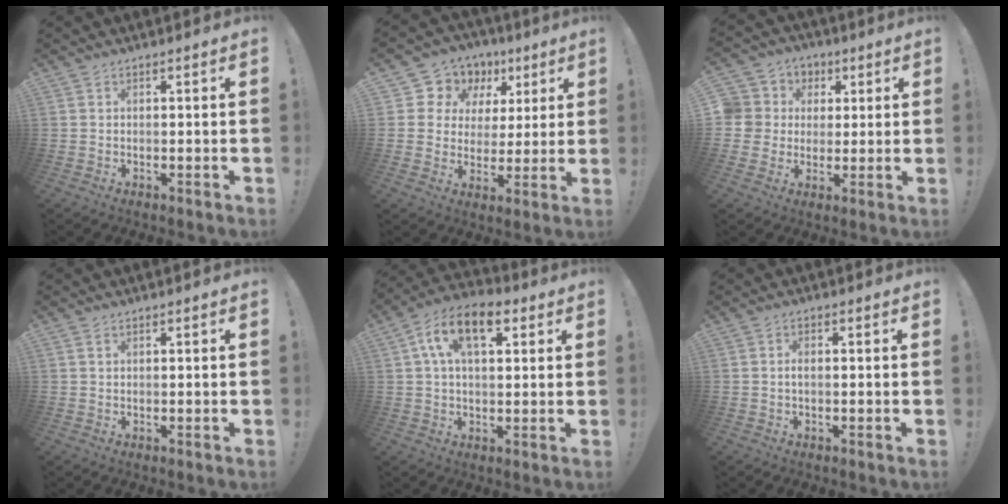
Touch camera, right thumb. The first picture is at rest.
{"total": 10.3, "force": [4.8, 8.8, 2.6], "torque": [-0.041, -0.034, 0.097]}
{"total": 9.1, "force": [1.0, 8.7, 2.5], "torque": [-0.051, 0.006, 0.029]}
{"total": 0.8, "force": [0.4, 0.4, 0.5], "torque": [-0.019, 0.005, 0.010]}
{"total": 13.0, "force": [4.9, 6.7, 10.1], "torque": [-0.183, 0.004, 0.087]}
{"total": 1.6, "force": [-0.3, 0.6, 1.5], "torque": [-0.023, 0.002, -0.006]}